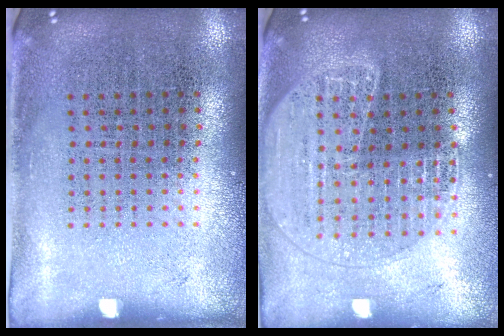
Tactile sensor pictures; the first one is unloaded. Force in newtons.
{"total": 1.8, "press": 1.7, "slide": 0.7}